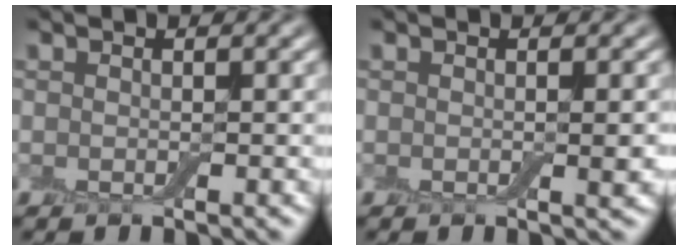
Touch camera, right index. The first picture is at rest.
{"total": 1.2, "force": [-0.2, 0.0, 1.2], "torque": [-0.017, -0.003, -0.002]}